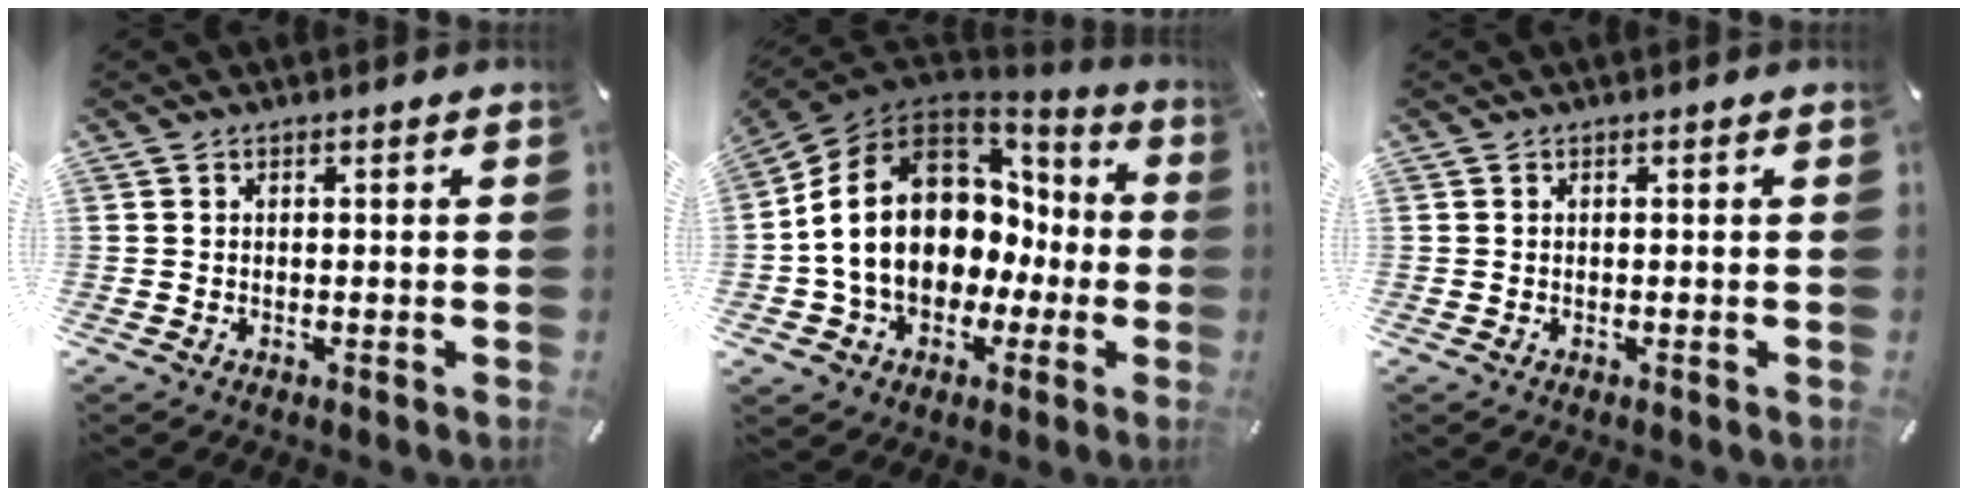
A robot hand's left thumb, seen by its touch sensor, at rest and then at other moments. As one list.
[{"total": 17.9, "force": [0.6, 13.9, 11.3], "torque": [-0.237, -0.003, 0.011]}, {"total": 0.0}]